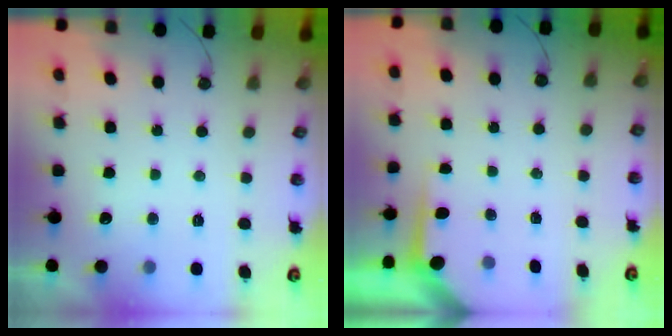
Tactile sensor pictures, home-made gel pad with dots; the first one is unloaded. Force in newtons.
{"total": 3.4, "press": 3.4, "slide": 0.3}